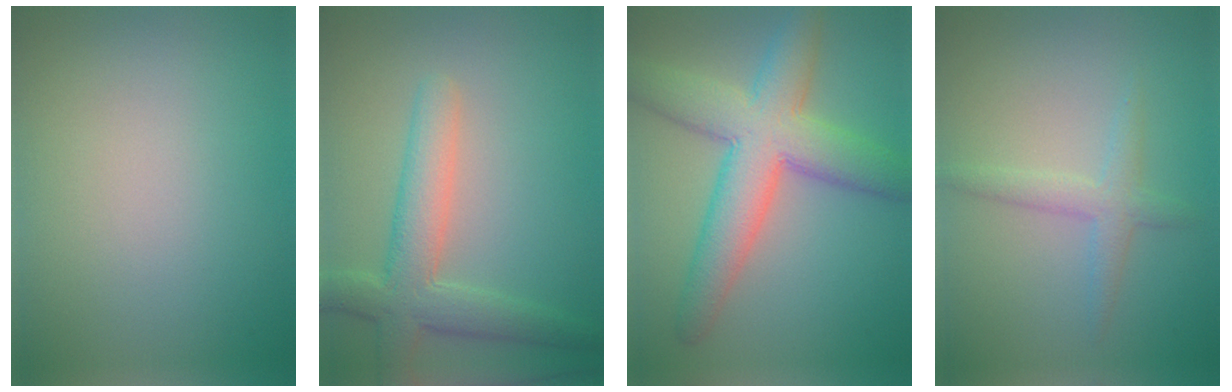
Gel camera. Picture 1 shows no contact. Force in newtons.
{"total": 5.1, "press": 5.0, "slide": 0.5}
{"total": 8.1, "press": 8.1, "slide": 0.4}
{"total": 2.2, "press": 2.2, "slide": 0.1}